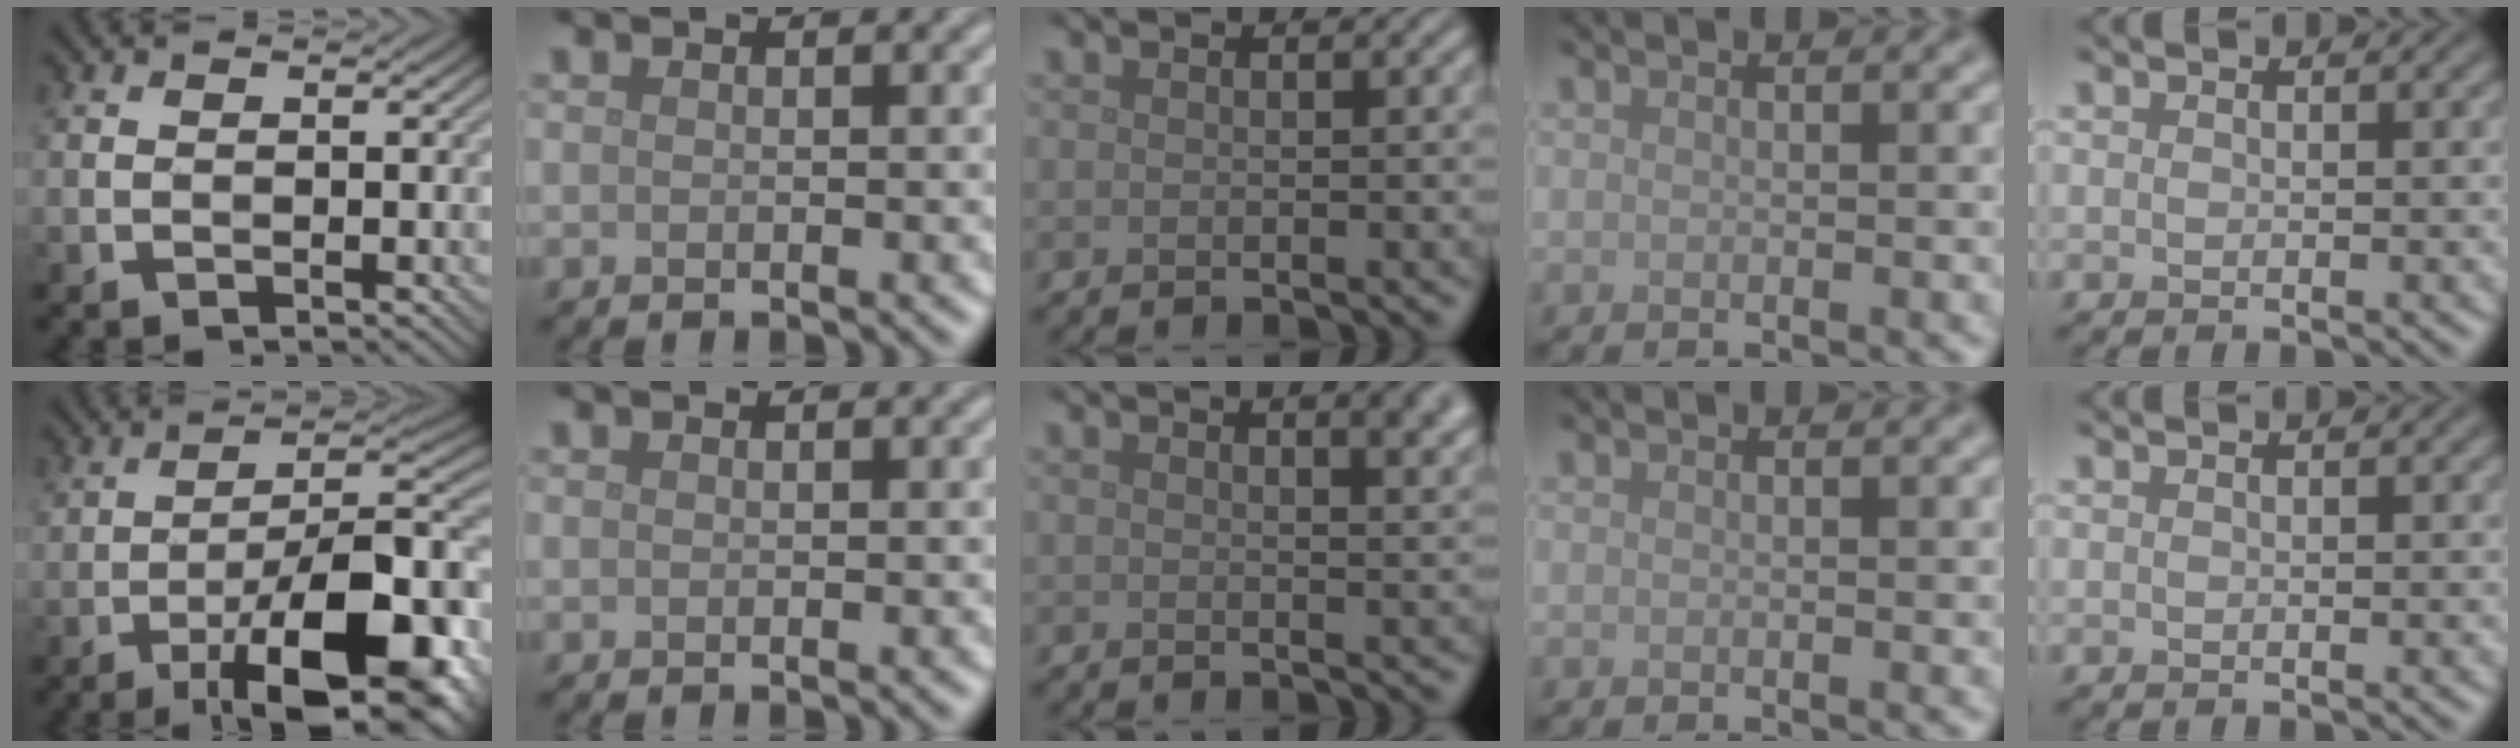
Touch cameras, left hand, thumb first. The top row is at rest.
{"thumb": {"total": 15.6, "force": [-7.6, 5.2, 12.6], "torque": [-0.188, 0.006, -0.127]}, "middle": {"total": 5.0, "force": [2.6, 2.2, 3.7], "torque": [-0.012, 0.026, 0.012]}}